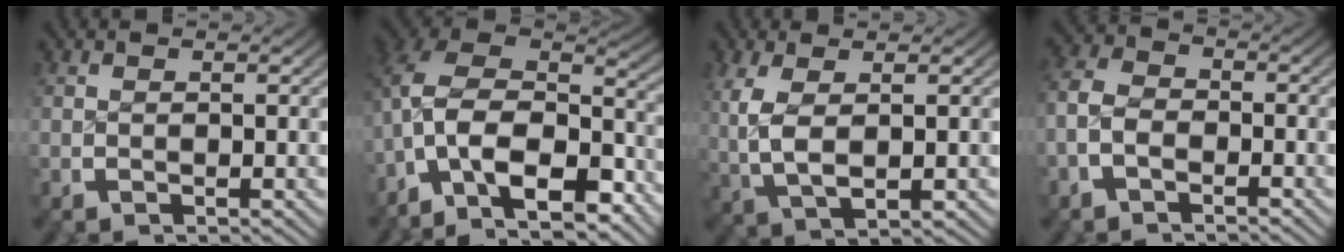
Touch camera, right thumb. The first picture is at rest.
{"total": 15.9, "force": [-3.3, 11.4, 10.5], "torque": [-0.252, -0.062, -0.043]}
{"total": 5.4, "force": [0.8, 3.0, 4.4], "torque": [-0.111, -0.012, 0.031]}
{"total": 4.4, "force": [-1.3, 3.4, 2.6], "torque": [-0.060, -0.013, -0.021]}